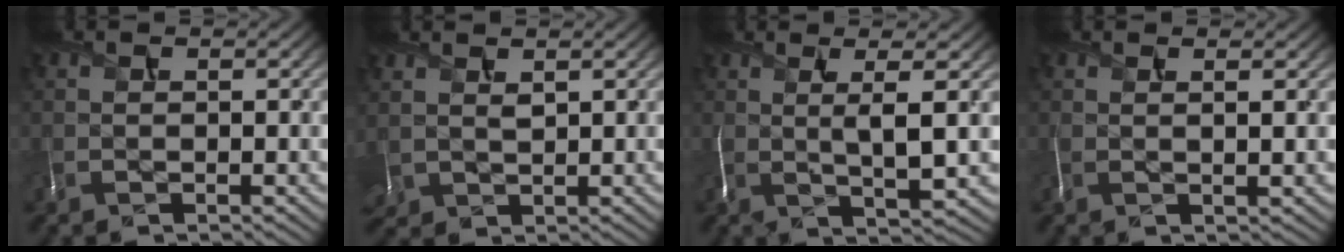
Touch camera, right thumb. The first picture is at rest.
{"total": 2.4, "force": [1.8, 1.3, 1.0], "torque": [-0.041, 0.004, 0.044]}
{"total": 5.8, "force": [1.2, 1.0, 5.6], "torque": [-0.094, 0.008, 0.023]}
{"total": 1.8, "force": [0.7, 0.2, 1.6], "torque": [-0.024, 0.008, 0.009]}